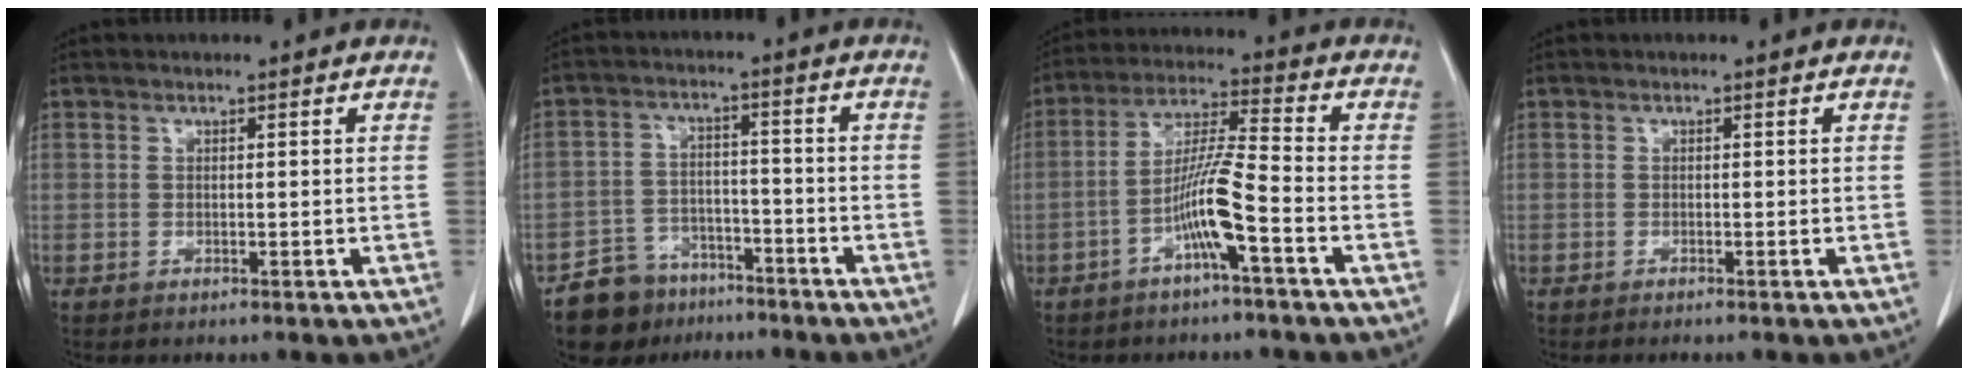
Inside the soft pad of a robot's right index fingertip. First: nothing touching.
{"total": 7.8, "force": [-5.9, 5.1, 0.5], "torque": [-0.006, 0.019, -0.099]}
{"total": 8.4, "force": [-3.6, -0.3, 7.6], "torque": [-0.151, 0.011, -0.070]}
{"total": 0.6, "force": [-0.5, -0.1, 0.3], "torque": [-0.007, 0.000, -0.010]}